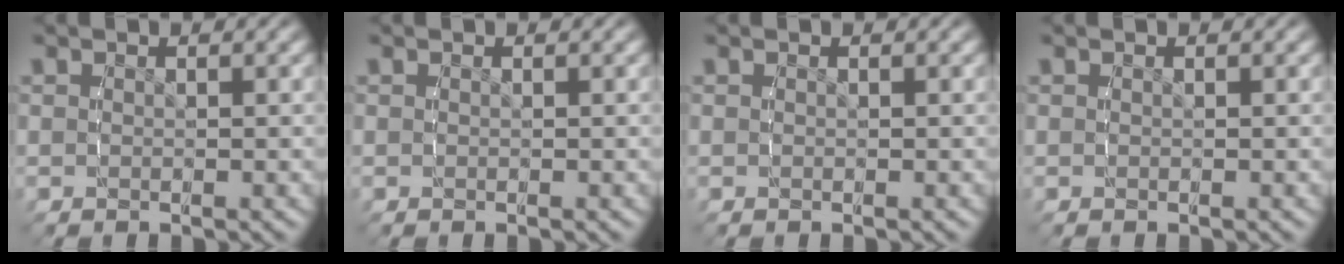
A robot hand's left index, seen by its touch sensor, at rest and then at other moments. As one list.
[{"total": 0.0}, {"total": 0.0}, {"total": 0.0}]